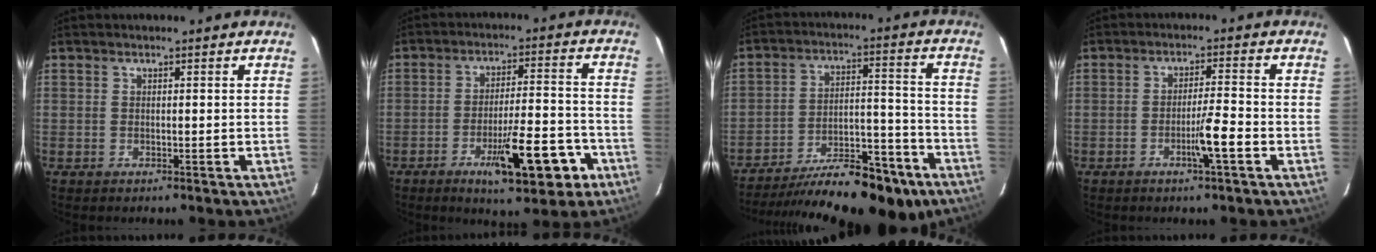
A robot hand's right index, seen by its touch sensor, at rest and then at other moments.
{"total": 12.3, "force": [-6.1, 2.3, 10.4], "torque": [-0.155, 0.001, -0.085]}
{"total": 19.2, "force": [-14.9, 4.6, 11.2], "torque": [-0.135, 0.019, -0.236]}
{"total": 4.7, "force": [-2.1, -0.3, 4.2], "torque": [-0.068, -0.004, -0.038]}